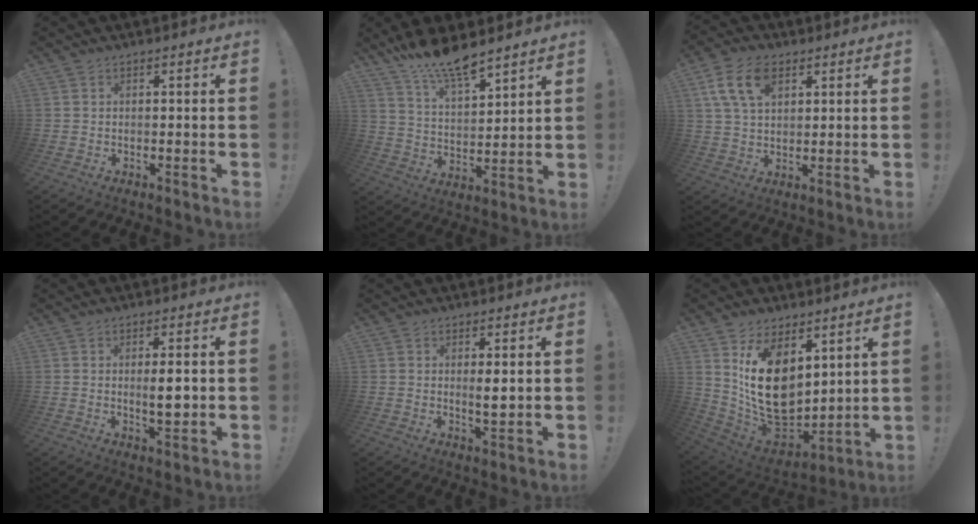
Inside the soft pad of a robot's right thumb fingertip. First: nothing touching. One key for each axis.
{"total": 12.2, "fx": 10.5, "fy": 2.1, "fz": 5.8, "tx": -0.110, "ty": -0.076, "tz": 0.188}
{"total": 11.4, "fx": 5.1, "fy": 7.0, "fz": 7.4, "tx": -0.141, "ty": -0.004, "tz": 0.095}
{"total": 5.2, "fx": 0.2, "fy": 1.1, "fz": 5.1, "tx": -0.073, "ty": -0.014, "tz": -0.004}
{"total": 3.5, "fx": 0.7, "fy": 0.7, "fz": 3.4, "tx": -0.042, "ty": -0.016, "tz": 0.008}
{"total": 20.0, "fx": 4.9, "fy": 13.9, "fz": 13.5, "tx": -0.239, "ty": -0.052, "tz": 0.098}